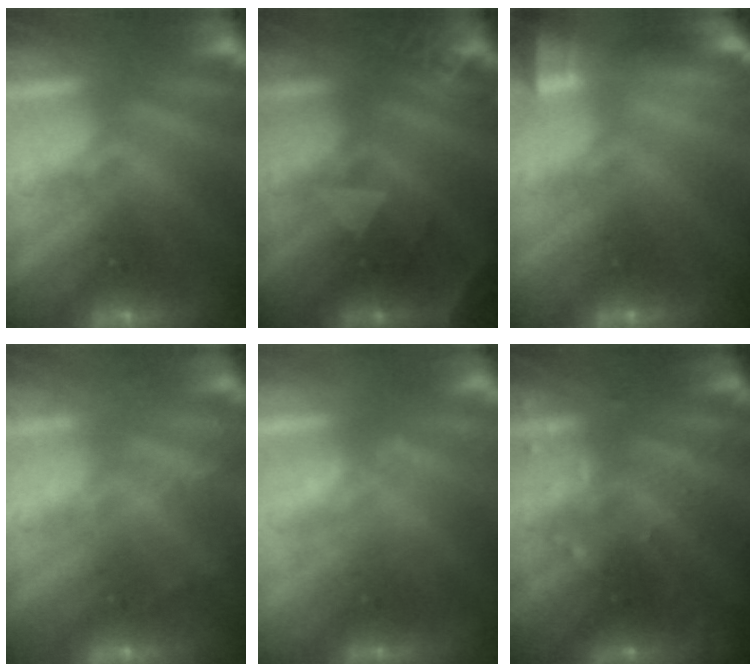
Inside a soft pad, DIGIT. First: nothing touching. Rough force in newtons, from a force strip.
{"total": 2.2}
{"total": 7.2}
{"total": 2.2}
{"total": 2.1}
{"total": 2.9}